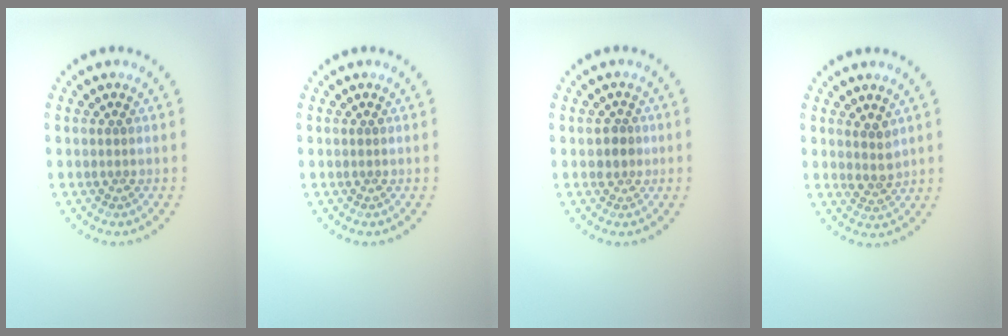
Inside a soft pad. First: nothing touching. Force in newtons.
{"total": 0.0}
{"total": 1.6, "press": 1.4, "slide": 0.6}
{"total": 1.7, "press": 1.4, "slide": 1.0}